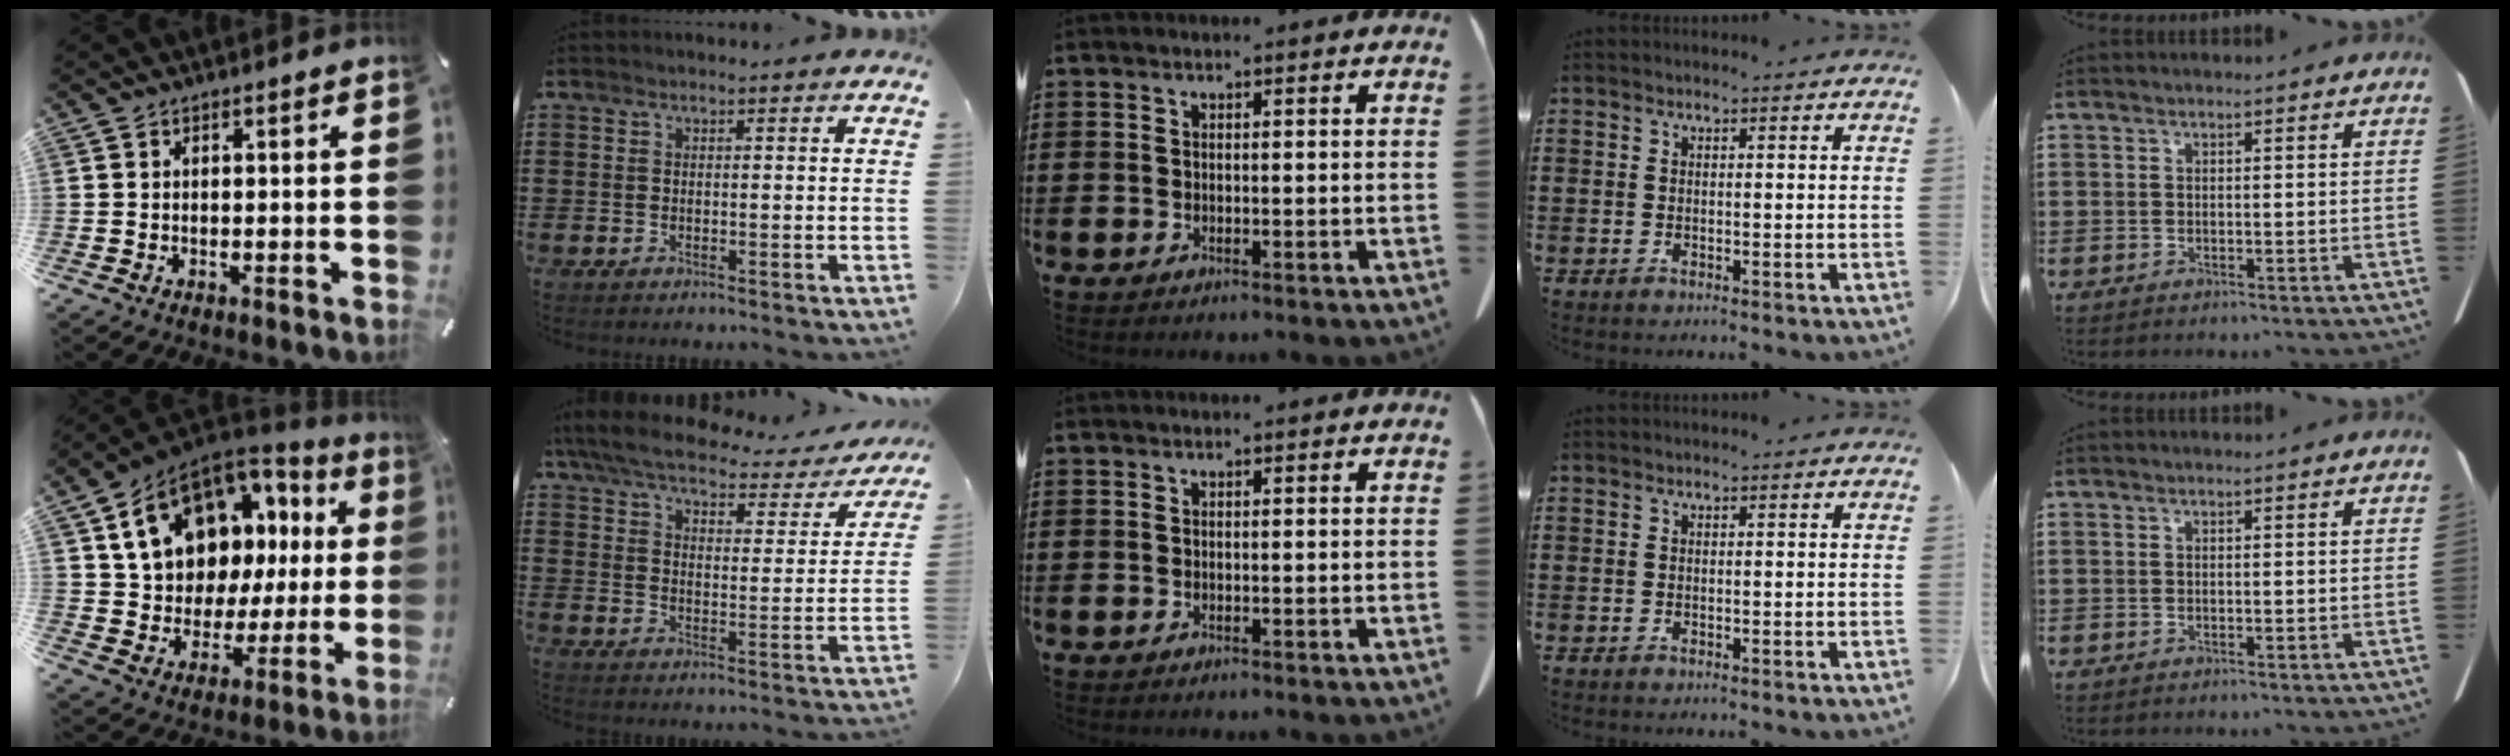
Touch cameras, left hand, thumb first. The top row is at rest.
{"thumb": {"total": 17.3, "force": [8.0, 12.7, 8.5], "torque": [-0.152, -0.043, 0.160]}, "index": {"total": 5.7, "force": [4.9, 1.1, 2.7], "torque": [-0.075, -0.024, 0.081]}}